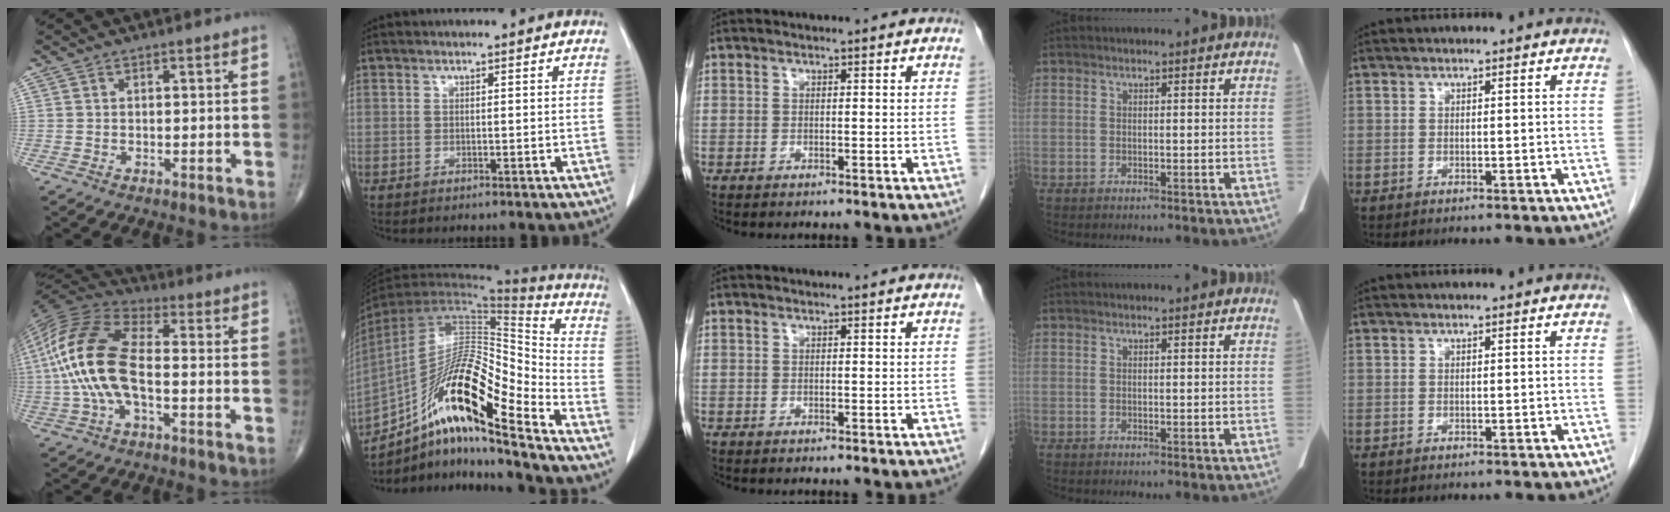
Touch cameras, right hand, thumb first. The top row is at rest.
{"thumb": {"total": 17.5, "force": [-1.9, 8.1, 15.4], "torque": [-0.333, 0.034, -0.042]}, "index": {"total": 19.3, "force": [-12.1, 2.3, 14.9], "torque": [-0.269, 0.013, -0.214]}}